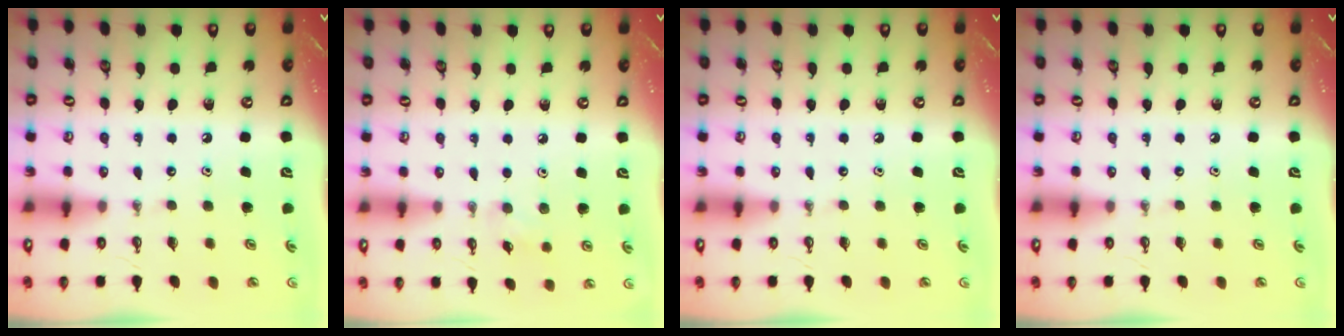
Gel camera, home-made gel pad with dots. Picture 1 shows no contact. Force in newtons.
{"total": 5.2, "press": 5.0, "slide": 1.7}
{"total": 0.0}
{"total": 0.0}